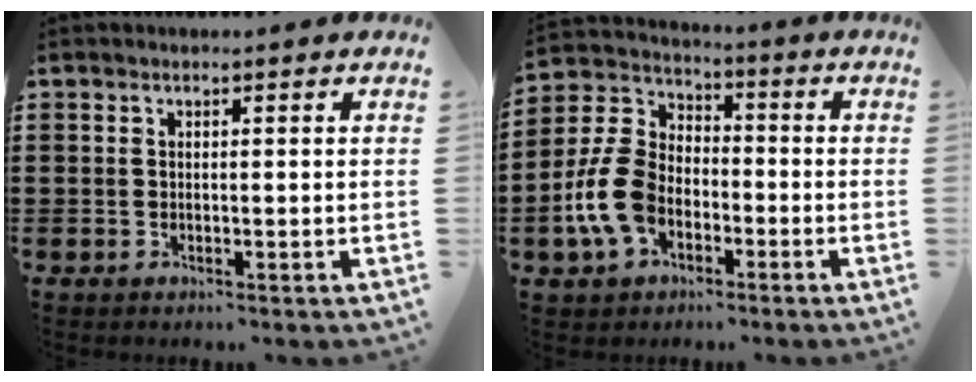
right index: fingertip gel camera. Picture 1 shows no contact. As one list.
[{"total": 9.9, "force": [-3.4, 6.8, 6.3], "torque": [-0.176, 0.005, -0.069]}]